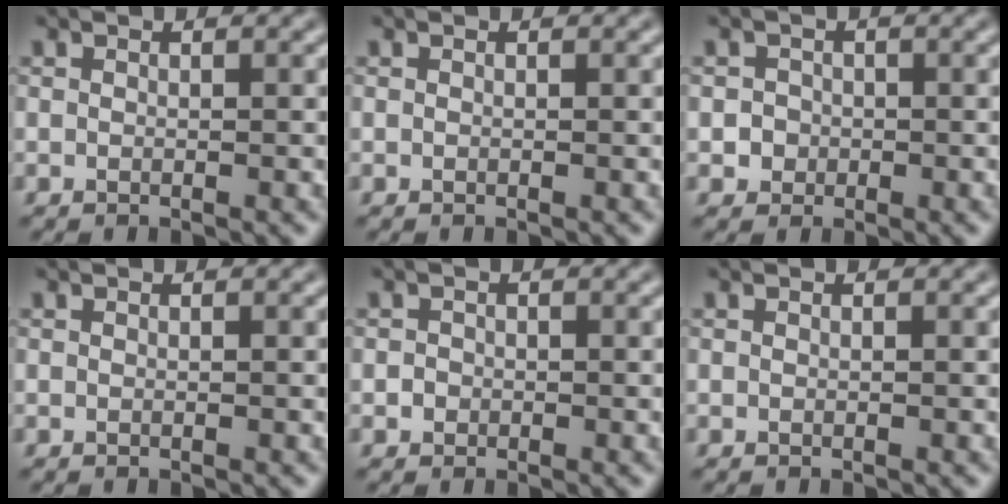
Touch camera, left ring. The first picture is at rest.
{"total": 0.0}
{"total": 1.6, "force": [-0.1, 1.6, 0.3], "torque": [0.015, 0.001, -0.004]}
{"total": 0.0}
{"total": 0.8, "force": [-0.2, 0.7, 0.1], "torque": [0.004, -0.002, -0.006]}
{"total": 0.0}